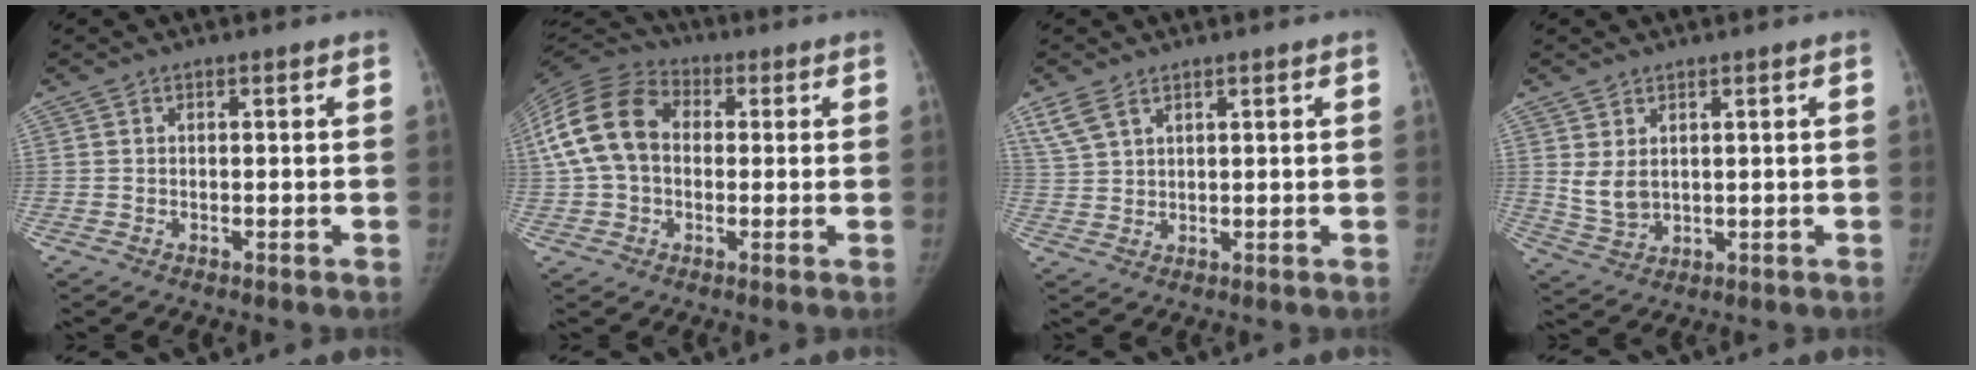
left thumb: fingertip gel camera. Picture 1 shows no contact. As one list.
[{"total": 15.0, "force": [1.4, 11.1, 10.1], "torque": [-0.195, 0.034, 0.014]}, {"total": 4.6, "force": [3.0, 2.2, 2.6], "torque": [-0.058, 0.000, 0.072]}, {"total": 4.7, "force": [1.4, 3.2, 3.2], "torque": [-0.053, -0.016, 0.040]}]